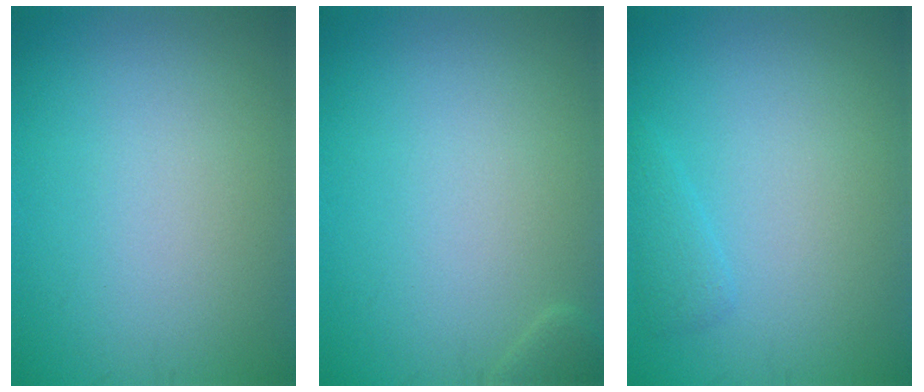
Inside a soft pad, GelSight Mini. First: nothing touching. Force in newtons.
{"total": 0.7, "press": 0.7, "slide": 0.1}
{"total": 1.1, "press": 1.1, "slide": 0.1}